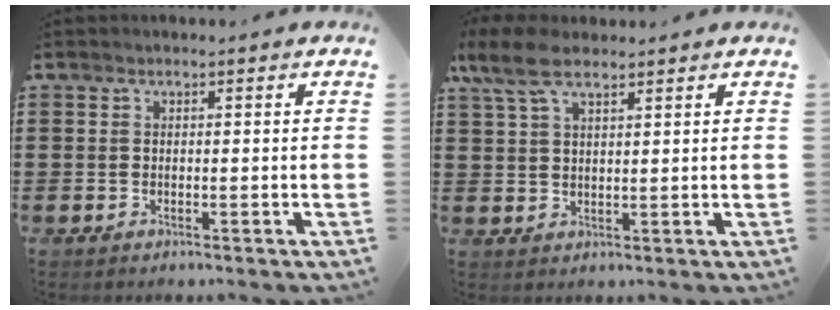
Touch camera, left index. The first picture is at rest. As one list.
[{"total": 6.8, "force": [4.6, 2.3, 4.4], "torque": [-0.102, -0.003, 0.084]}]